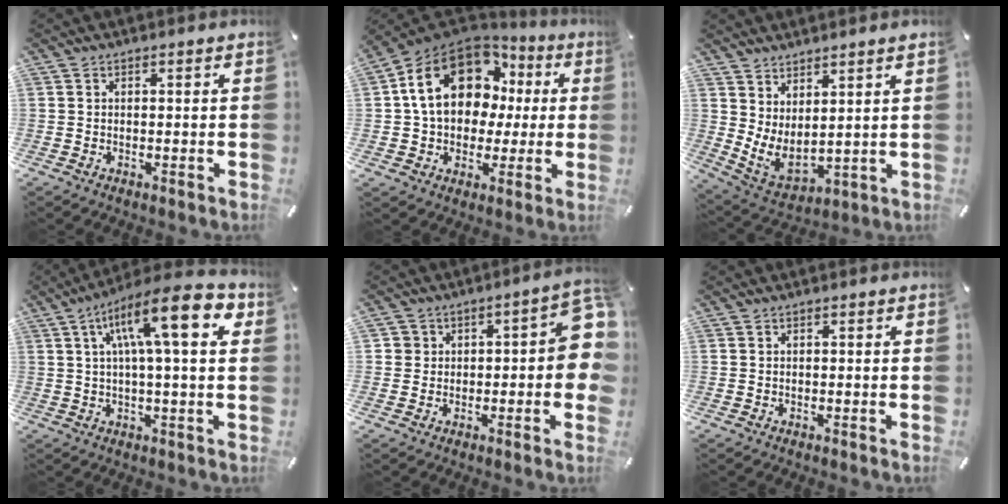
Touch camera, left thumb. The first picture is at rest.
{"total": 18.4, "force": [5.3, 14.1, 10.7], "torque": [-0.208, -0.015, 0.097]}
{"total": 4.9, "force": [3.5, 2.5, 2.4], "torque": [-0.065, -0.048, 0.069]}
{"total": 16.8, "force": [6.2, 4.0, 15.1], "torque": [-0.243, -0.018, 0.092]}
{"total": 9.7, "force": [-0.1, 5.6, 7.9], "torque": [-0.086, 0.001, 0.000]}
{"total": 0.0}